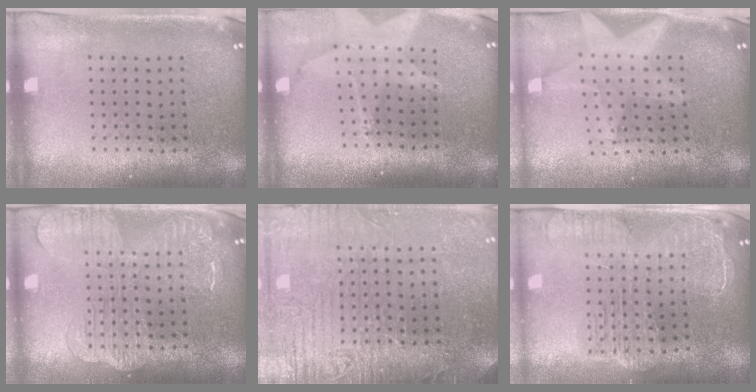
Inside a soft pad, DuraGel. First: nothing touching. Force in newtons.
{"total": 2.0, "press": 1.5, "slide": 1.2}
{"total": 2.1, "press": 1.7, "slide": 1.1}
{"total": 3.5, "press": 3.4, "slide": 0.5}
{"total": 3.8, "press": 3.6, "slide": 1.2}
{"total": 2.4, "press": 2.1, "slide": 1.1}